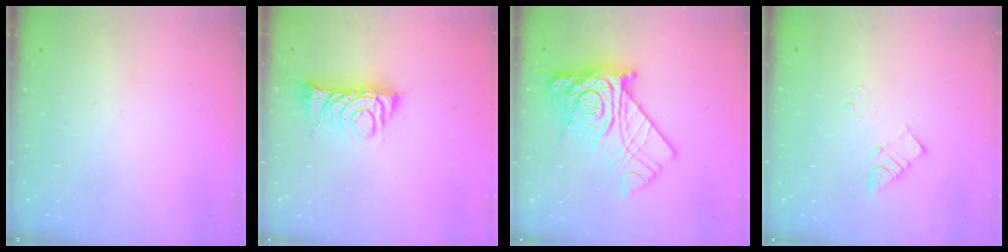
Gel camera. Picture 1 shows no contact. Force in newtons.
{"total": 8.2, "press": 8.2, "slide": 0.2}
{"total": 21.4, "press": 21.3, "slide": 2.0}
{"total": 3.6, "press": 3.6, "slide": 0.3}